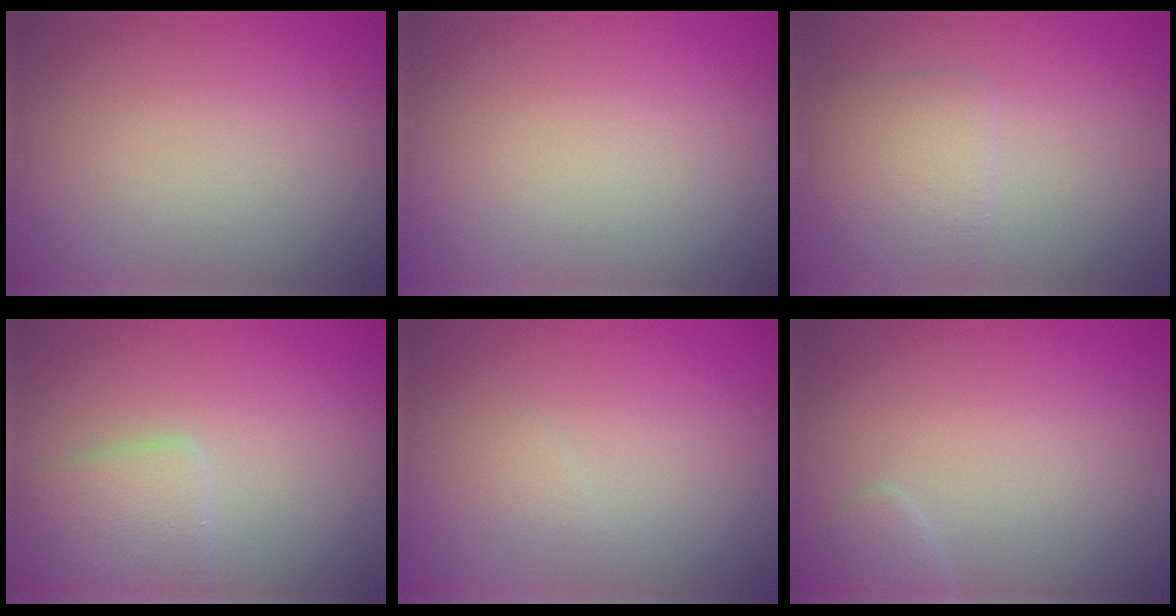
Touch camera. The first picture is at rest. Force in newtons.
{"total": 0.0}
{"total": 3.1, "press": 3.1, "slide": 0.3}
{"total": 3.4, "press": 3.4, "slide": 0.3}
{"total": 0.8, "press": 0.8, "slide": 0.1}
{"total": 1.4, "press": 1.4, "slide": 0.1}